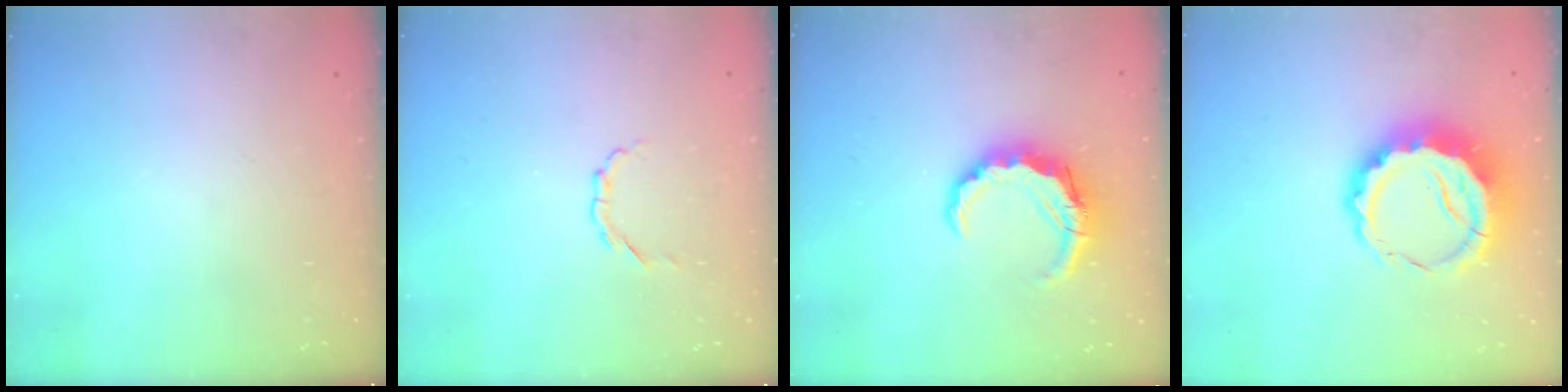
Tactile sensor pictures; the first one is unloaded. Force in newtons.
{"total": 2.7, "press": 2.5, "slide": 1.0}
{"total": 8.2, "press": 8.1, "slide": 0.9}
{"total": 12.0, "press": 11.7, "slide": 2.7}